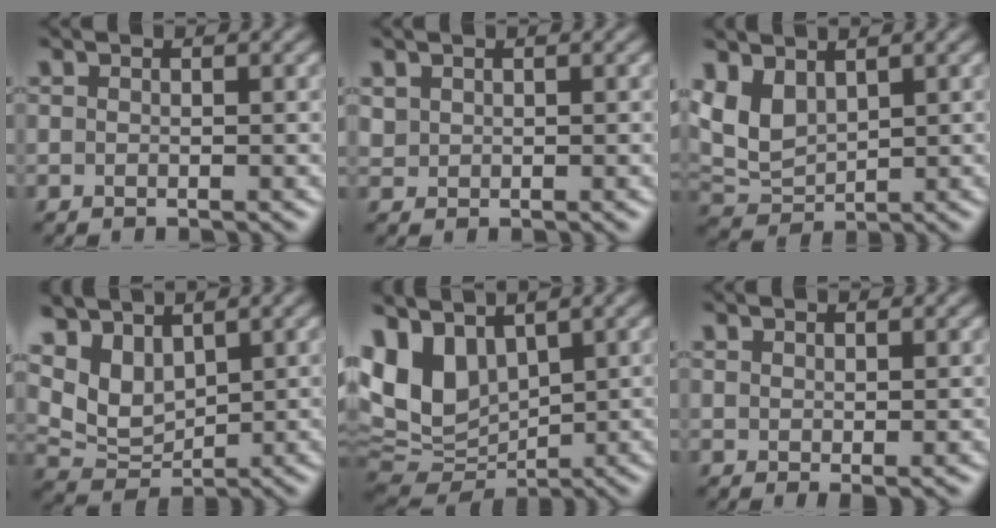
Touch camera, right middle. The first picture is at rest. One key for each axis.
{"total": 0.9, "fx": 0.7, "fy": 0.6, "fz": 0.1, "tx": -0.006, "ty": -0.002, "tz": 0.019}
{"total": 4.2, "fx": 1.9, "fy": 2.6, "fz": 2.6, "tx": -0.064, "ty": -0.005, "tz": 0.043}
{"total": 5.3, "fx": 3.6, "fy": 2.9, "fz": 2.6, "tx": -0.065, "ty": 0.004, "tz": 0.068}
{"total": 10.0, "fx": 3.2, "fy": 6.7, "fz": 6.7, "tx": -0.150, "ty": -0.003, "tz": 0.070}
{"total": 1.0, "fx": 0.8, "fy": 0.2, "fz": 0.5, "tx": -0.012, "ty": -0.004, "tz": 0.017}